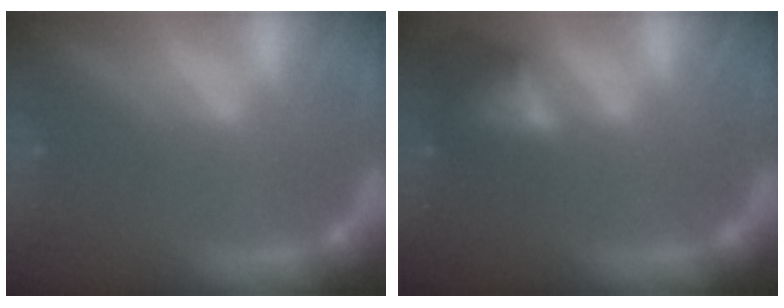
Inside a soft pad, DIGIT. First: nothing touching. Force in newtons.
{"total": 4.0}